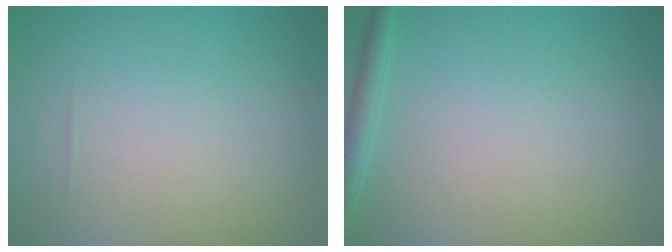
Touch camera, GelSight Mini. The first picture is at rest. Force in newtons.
{"total": 1.6, "press": 1.6, "slide": 0.1}